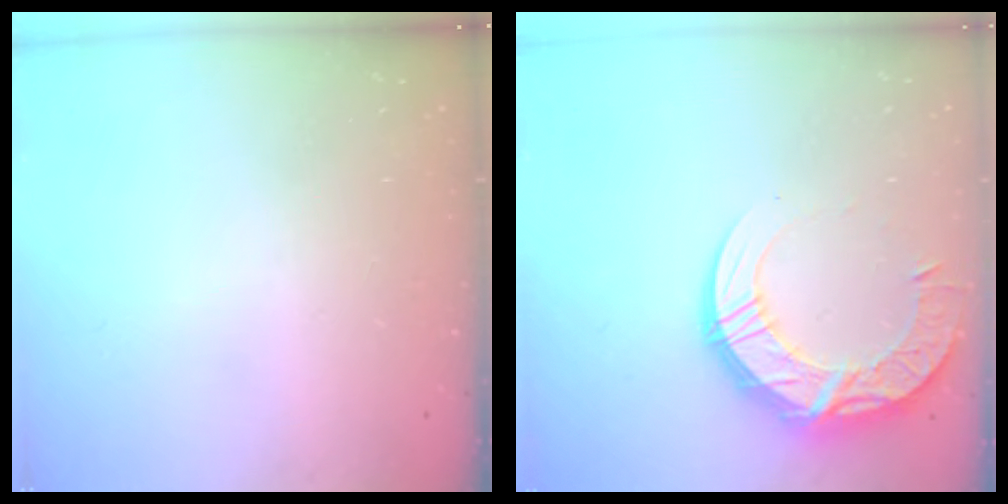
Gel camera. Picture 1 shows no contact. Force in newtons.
{"total": 19.5, "press": 19.4, "slide": 1.5}